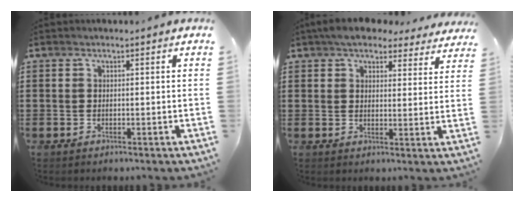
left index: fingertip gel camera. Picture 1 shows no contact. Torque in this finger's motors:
{"motor_torque": [2.14, 0.00, 0.81, 0.07]}